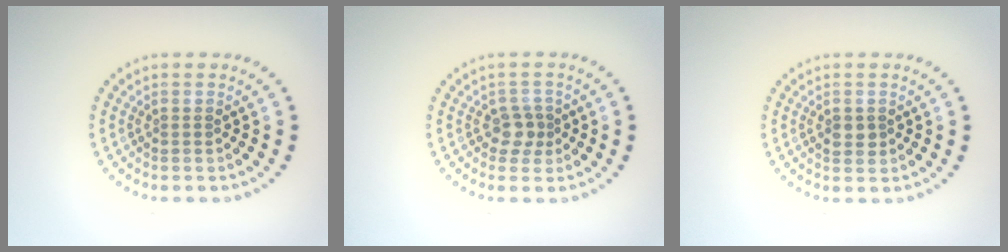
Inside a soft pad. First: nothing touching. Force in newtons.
{"total": 1.8, "press": 1.5, "slide": 1.0}
{"total": 1.4, "press": 1.4, "slide": 0.2}